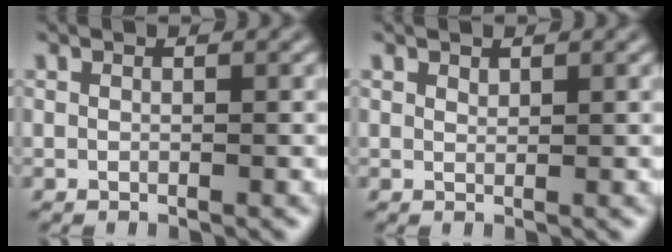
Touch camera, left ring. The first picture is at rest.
{"total": 0.6, "force": [0.5, 0.2, 0.2], "torque": [-0.004, -0.003, 0.012]}